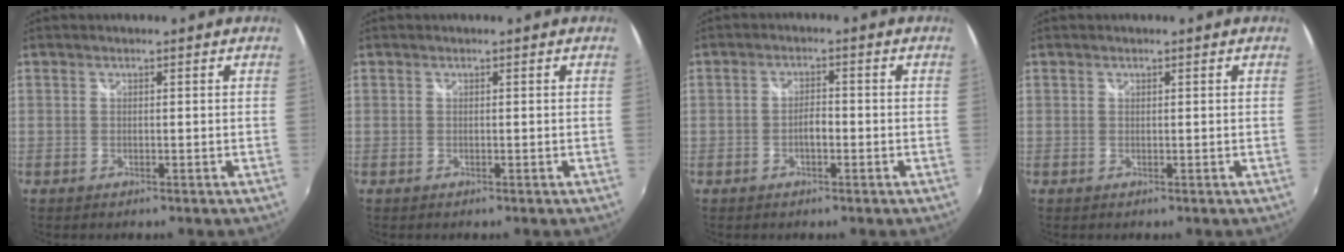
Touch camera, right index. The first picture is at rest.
{"total": 0.0}
{"total": 2.2, "force": [-0.7, 0.9, 1.9], "torque": [-0.035, 0.007, -0.014]}
{"total": 0.0}